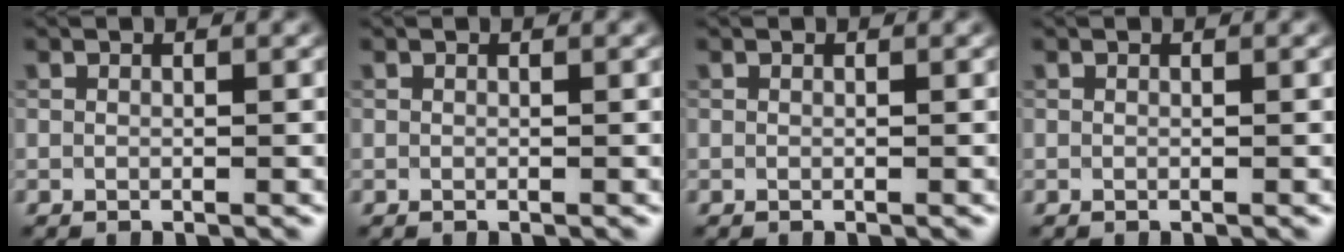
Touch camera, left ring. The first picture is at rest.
{"total": 0.0}
{"total": 0.0}
{"total": 0.0}